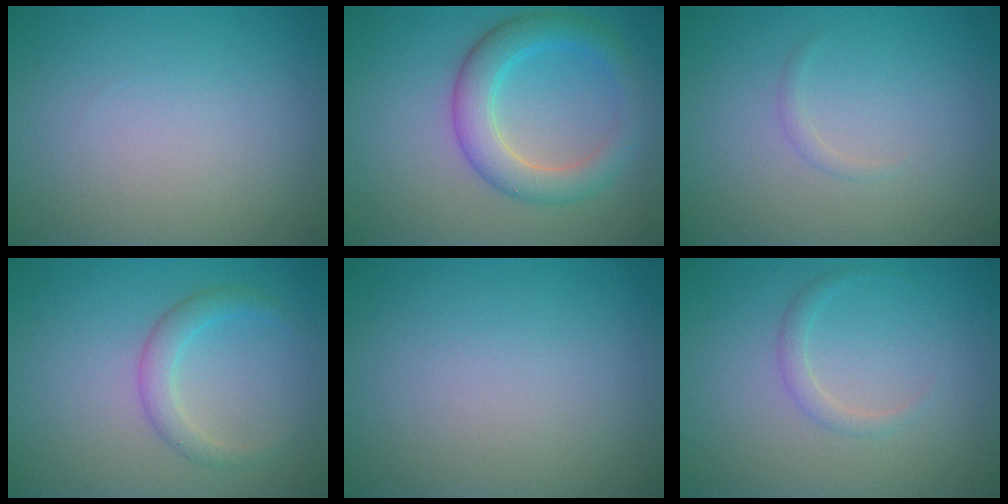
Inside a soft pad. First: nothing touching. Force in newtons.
{"total": 4.7, "press": 4.7, "slide": 0.1}
{"total": 0.6, "press": 0.6, "slide": 0.0}
{"total": 2.2, "press": 2.2, "slide": 0.1}
{"total": 0.0}
{"total": 1.2, "press": 1.2, "slide": 0.1}